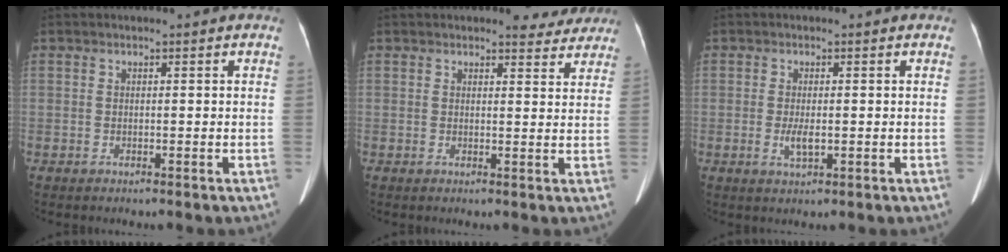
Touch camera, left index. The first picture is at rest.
{"total": 4.4, "force": [4.1, 1.5, 0.8], "torque": [0.000, -0.005, 0.035]}
{"total": 2.4, "force": [-0.4, 0.7, 2.2], "torque": [-0.047, -0.003, -0.003]}